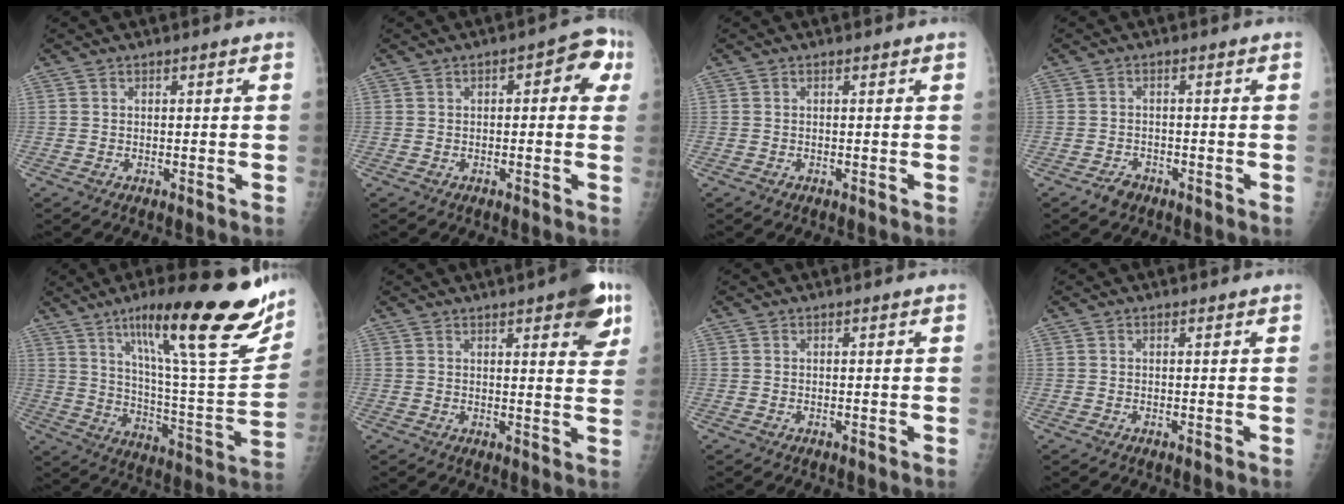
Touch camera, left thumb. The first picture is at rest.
{"total": 6.3, "force": [1.4, 3.0, 5.3], "torque": [-0.033, 0.018, 0.006]}
{"total": 0.0}
{"total": 2.4, "force": [-1.6, 1.6, 0.7], "torque": [-0.010, 0.007, -0.025]}
{"total": 28.6, "force": [16.8, 5.3, 22.5], "torque": [-0.308, -0.060, 0.266]}
{"total": 9.9, "force": [5.3, 2.9, 7.9], "torque": [-0.073, -0.018, 0.060]}
{"total": 0.0}
{"total": 0.0}